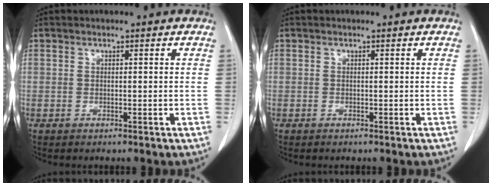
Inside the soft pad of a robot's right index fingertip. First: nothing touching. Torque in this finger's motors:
{"motor_torque": [-0.18, 0.15, -0.06, -0.01]}